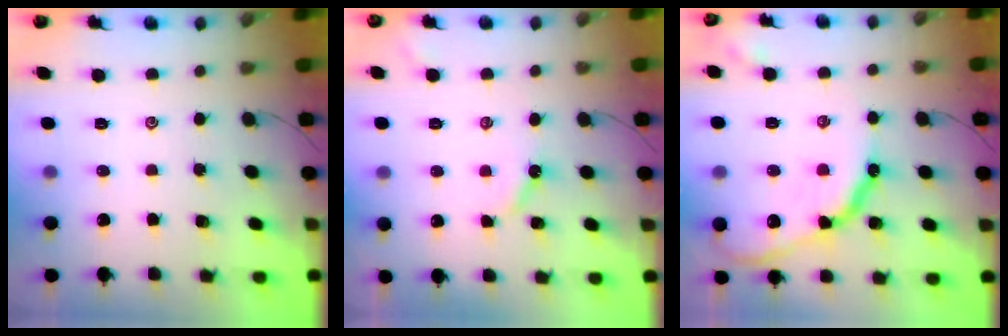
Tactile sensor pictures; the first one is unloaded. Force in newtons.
{"total": 4.6, "press": 4.6, "slide": 0.5}
{"total": 15.2, "press": 15.2, "slide": 1.3}